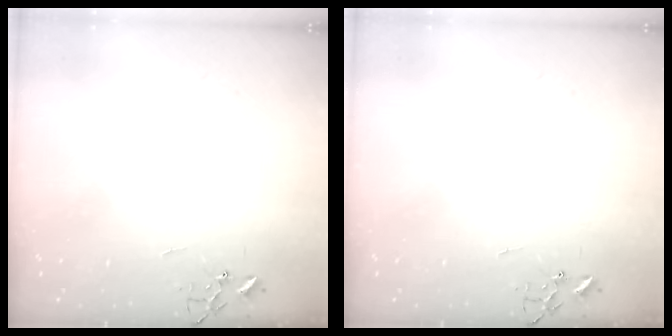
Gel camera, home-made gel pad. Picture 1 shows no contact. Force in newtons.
{"total": 0.0}